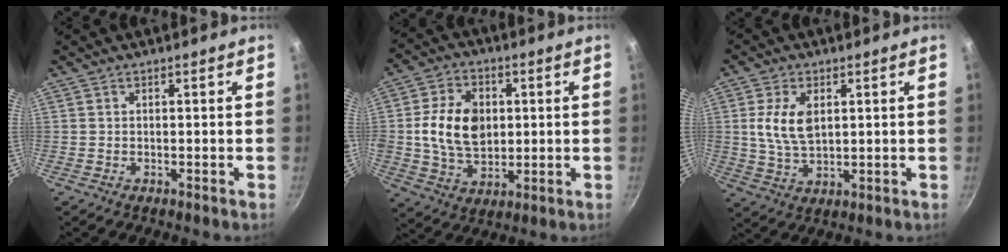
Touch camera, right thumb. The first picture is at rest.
{"total": 13.0, "force": [1.3, 9.3, 8.9], "torque": [-0.138, 0.000, 0.023]}
{"total": 8.2, "force": [1.9, 4.7, 6.5], "torque": [-0.122, -0.010, 0.038]}